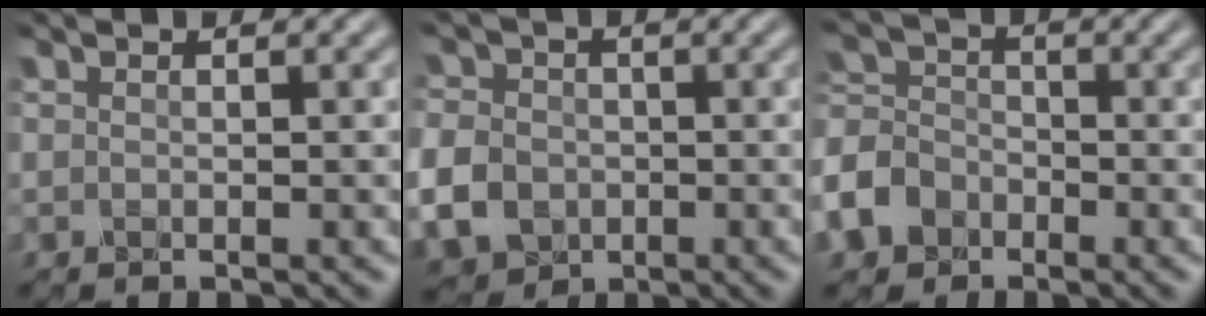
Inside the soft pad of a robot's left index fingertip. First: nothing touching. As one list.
[{"total": 6.6, "force": [-1.8, 5.5, 3.0], "torque": [-0.080, -0.012, -0.051]}, {"total": 8.1, "force": [-4.7, 6.0, 2.7], "torque": [-0.062, -0.019, -0.098]}]